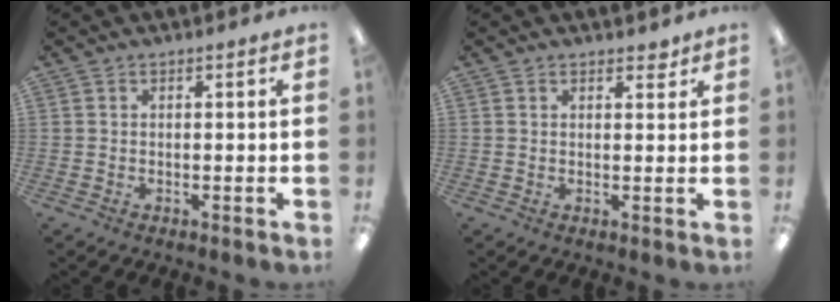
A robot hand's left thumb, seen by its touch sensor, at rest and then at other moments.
{"total": 1.8, "force": [1.5, 0.8, 0.6], "torque": [0.003, -0.006, 0.025]}